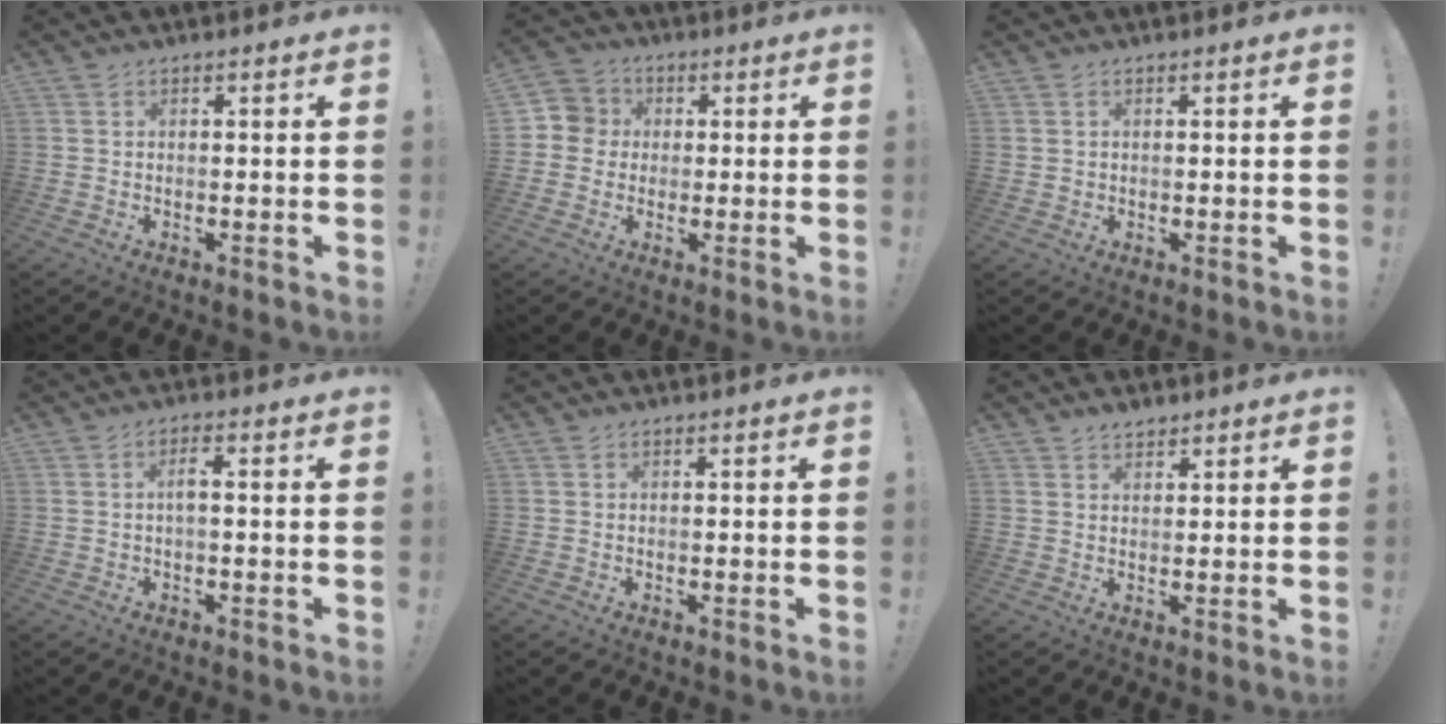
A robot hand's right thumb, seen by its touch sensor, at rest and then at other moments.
{"total": 5.7, "force": [0.1, 5.6, 1.0], "torque": [-0.008, 0.008, 0.002]}
{"total": 0.9, "force": [0.4, 0.8, 0.0], "torque": [0.003, 0.000, 0.007]}
{"total": 2.8, "force": [-0.2, 0.6, 2.7], "torque": [-0.056, 0.006, -0.006]}
{"total": 0.0}
{"total": 2.7, "force": [2.3, 1.2, 0.5], "torque": [0.001, -0.015, 0.041]}